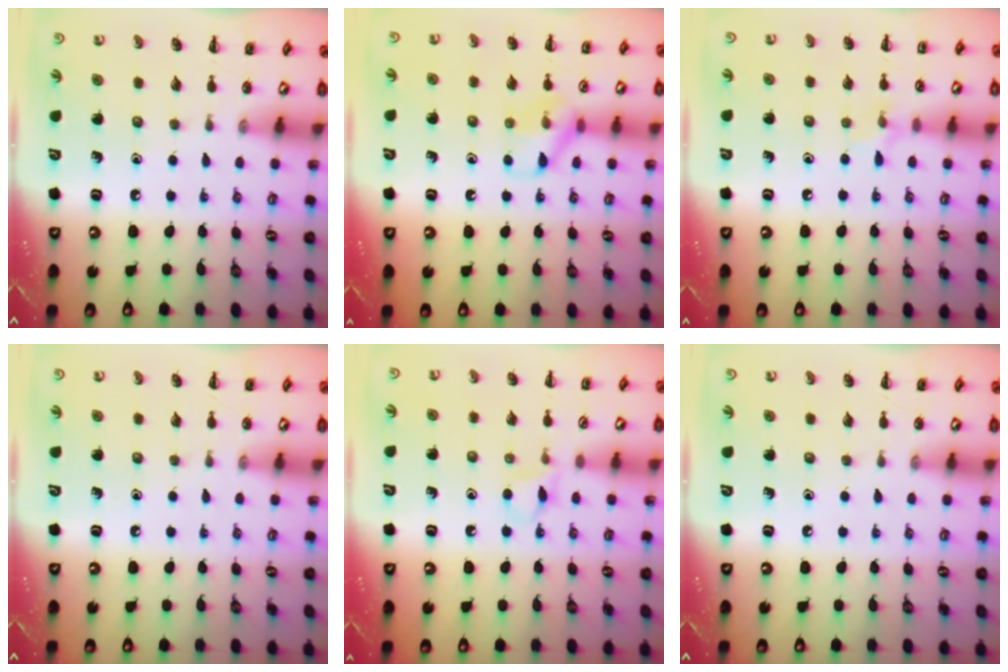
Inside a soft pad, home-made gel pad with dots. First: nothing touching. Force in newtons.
{"total": 8.8, "press": 8.7, "slide": 1.0}
{"total": 5.8, "press": 5.5, "slide": 1.9}
{"total": 0.0}
{"total": 3.9, "press": 3.6, "slide": 1.4}
{"total": 0.0}